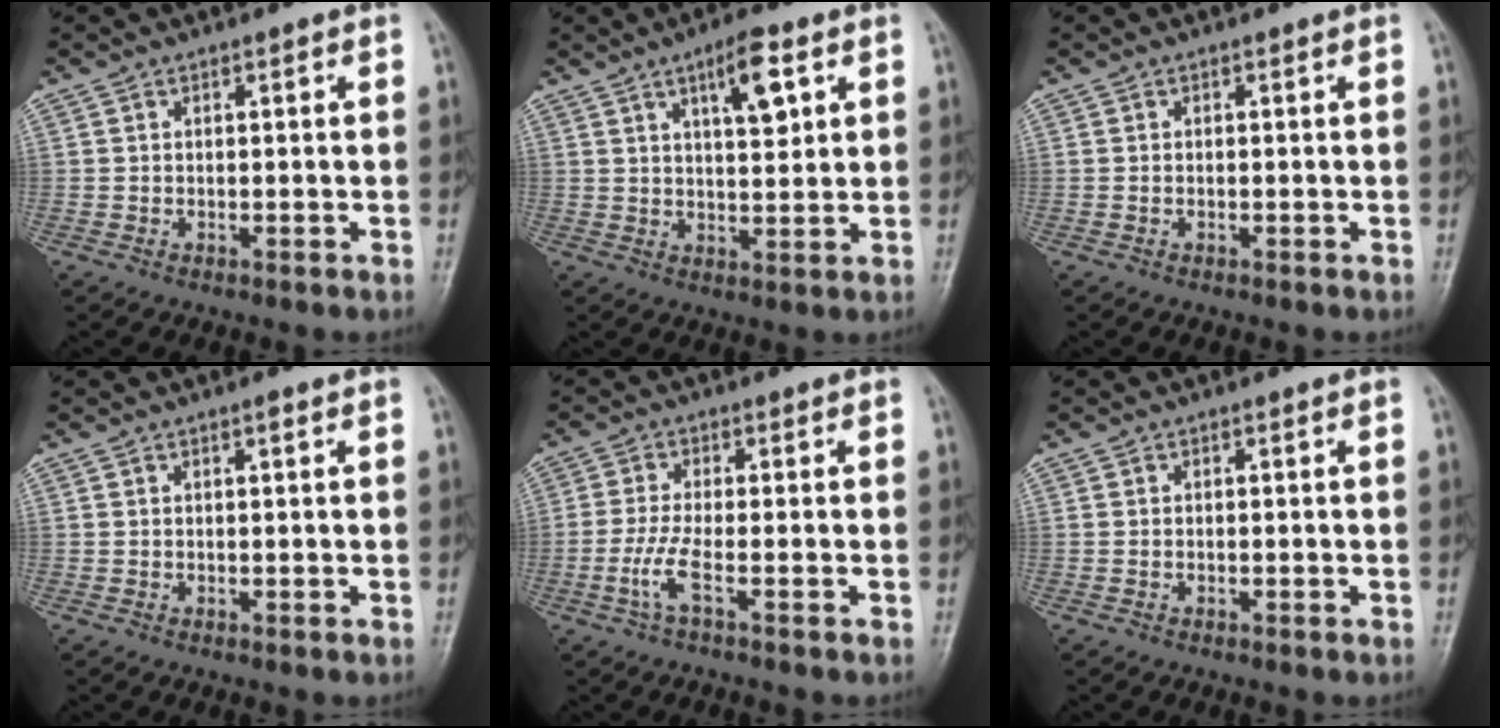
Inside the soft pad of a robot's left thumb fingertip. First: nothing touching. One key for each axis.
{"total": 7.5, "fx": 3.4, "fy": 2.5, "fz": 6.2, "tx": -0.084, "ty": -0.016, "tz": 0.053}
{"total": 0.0}
{"total": 0.6, "fx": 0.3, "fy": 0.0, "fz": 0.5, "tx": -0.008, "ty": 0.000, "tz": 0.005}
{"total": 4.3, "fx": -1.7, "fy": 0.3, "fz": 3.9, "tx": -0.104, "ty": 0.001, "tz": -0.038}
{"total": 0.0}